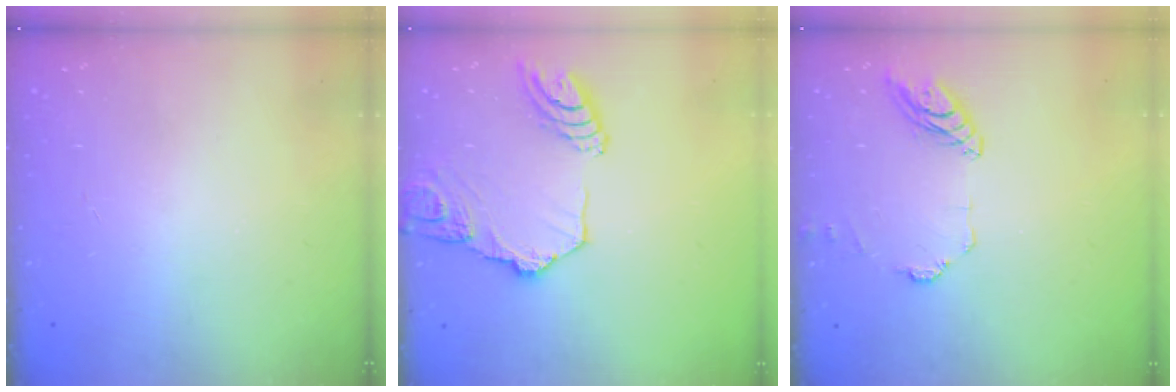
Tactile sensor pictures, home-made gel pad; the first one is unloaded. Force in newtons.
{"total": 15.8, "press": 15.7, "slide": 1.8}
{"total": 10.0, "press": 9.9, "slide": 0.6}